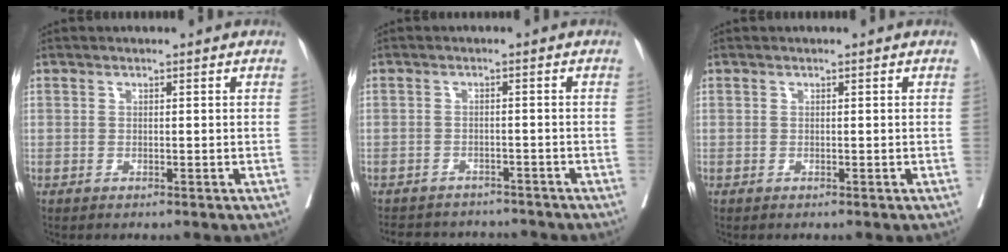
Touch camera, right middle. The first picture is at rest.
{"total": 9.3, "force": [-8.7, 2.7, 1.8], "torque": [-0.031, 0.010, -0.110]}
{"total": 0.0}